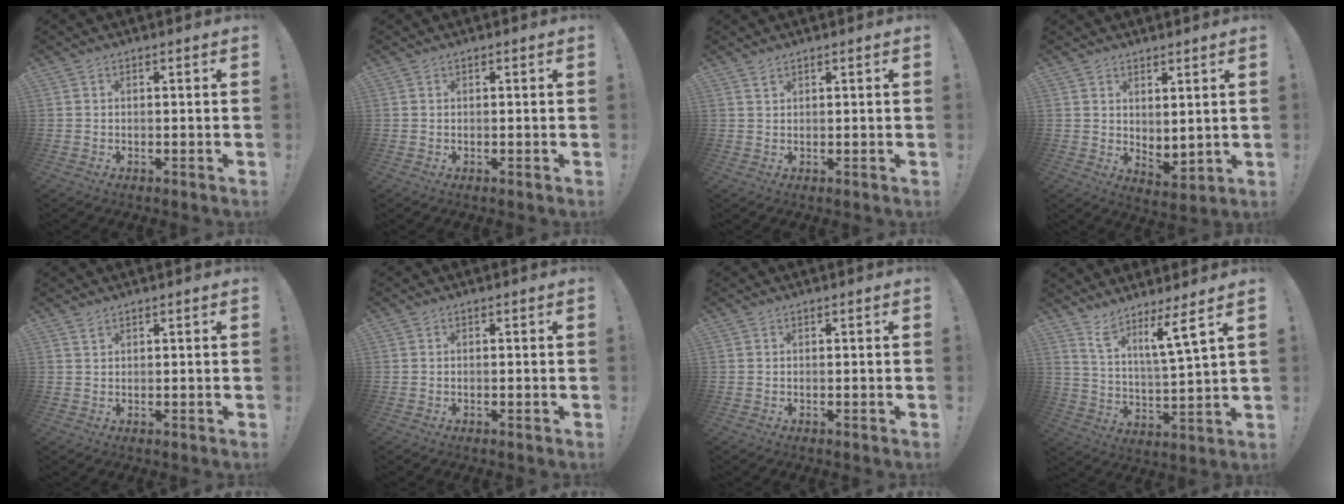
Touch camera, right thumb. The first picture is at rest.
{"total": 0.0}
{"total": 1.4, "force": [1.1, 0.5, 0.8], "torque": [-0.009, -0.002, 0.019]}
{"total": 4.3, "force": [3.0, 1.9, 2.3], "torque": [-0.022, -0.031, 0.058]}
{"total": 1.3, "force": [1.0, 0.4, 0.7], "torque": [-0.007, -0.003, 0.018]}
{"total": 0.0}
{"total": 0.0}
{"total": 10.1, "force": [7.4, -0.6, 6.8], "torque": [-0.121, -0.050, 0.113]}